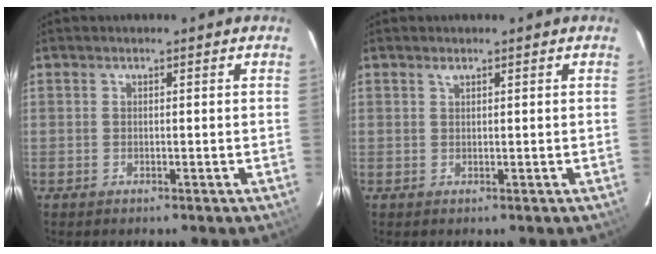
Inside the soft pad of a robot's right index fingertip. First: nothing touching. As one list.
[{"total": 0.6, "force": [0.5, 0.2, 0.3], "torque": [-0.004, 0.002, 0.010]}]